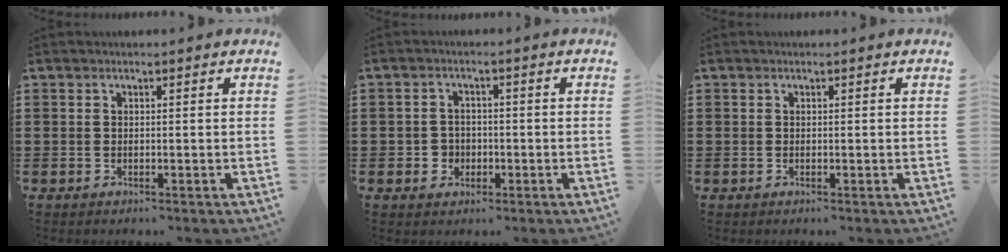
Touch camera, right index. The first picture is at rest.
{"total": 2.7, "force": [-1.0, 2.4, 0.8], "torque": [-0.022, 0.004, -0.023]}
{"total": 0.0}